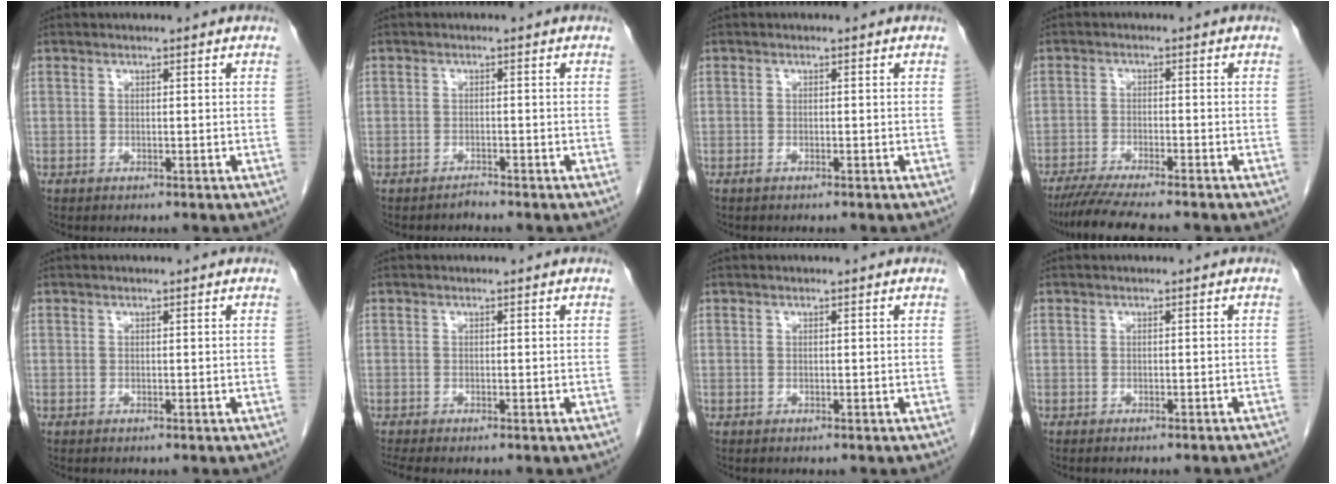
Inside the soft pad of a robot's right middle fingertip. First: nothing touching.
{"total": 0.9, "force": [-0.8, 0.0, -0.2], "torque": [0.008, -0.003, -0.014]}
{"total": 0.5, "force": [-0.4, 0.0, 0.3], "torque": [-0.010, 0.000, -0.008]}
{"total": 9.2, "force": [-7.8, 0.5, 4.7], "torque": [-0.072, -0.021, -0.124]}
{"total": 0.0}
{"total": 1.1, "force": [-1.0, -0.2, 0.5], "torque": [-0.016, -0.005, -0.021]}
{"total": 0.0}
{"total": 5.0, "force": [-4.7, 0.1, 1.8], "torque": [-0.019, -0.011, -0.053]}